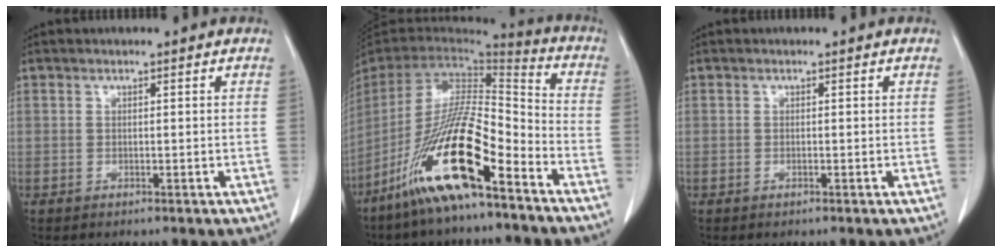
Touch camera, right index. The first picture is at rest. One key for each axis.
{"total": 19.3, "fx": -11.5, "fy": 2.4, "fz": 15.4, "tx": -0.315, "ty": -0.036, "tz": -0.219}
{"total": 0.0}